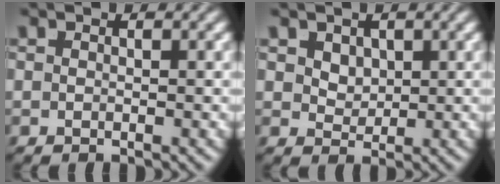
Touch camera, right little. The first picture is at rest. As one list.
[{"total": 2.3, "force": [1.4, 1.4, 1.2], "torque": [-0.021, -0.013, 0.039]}]